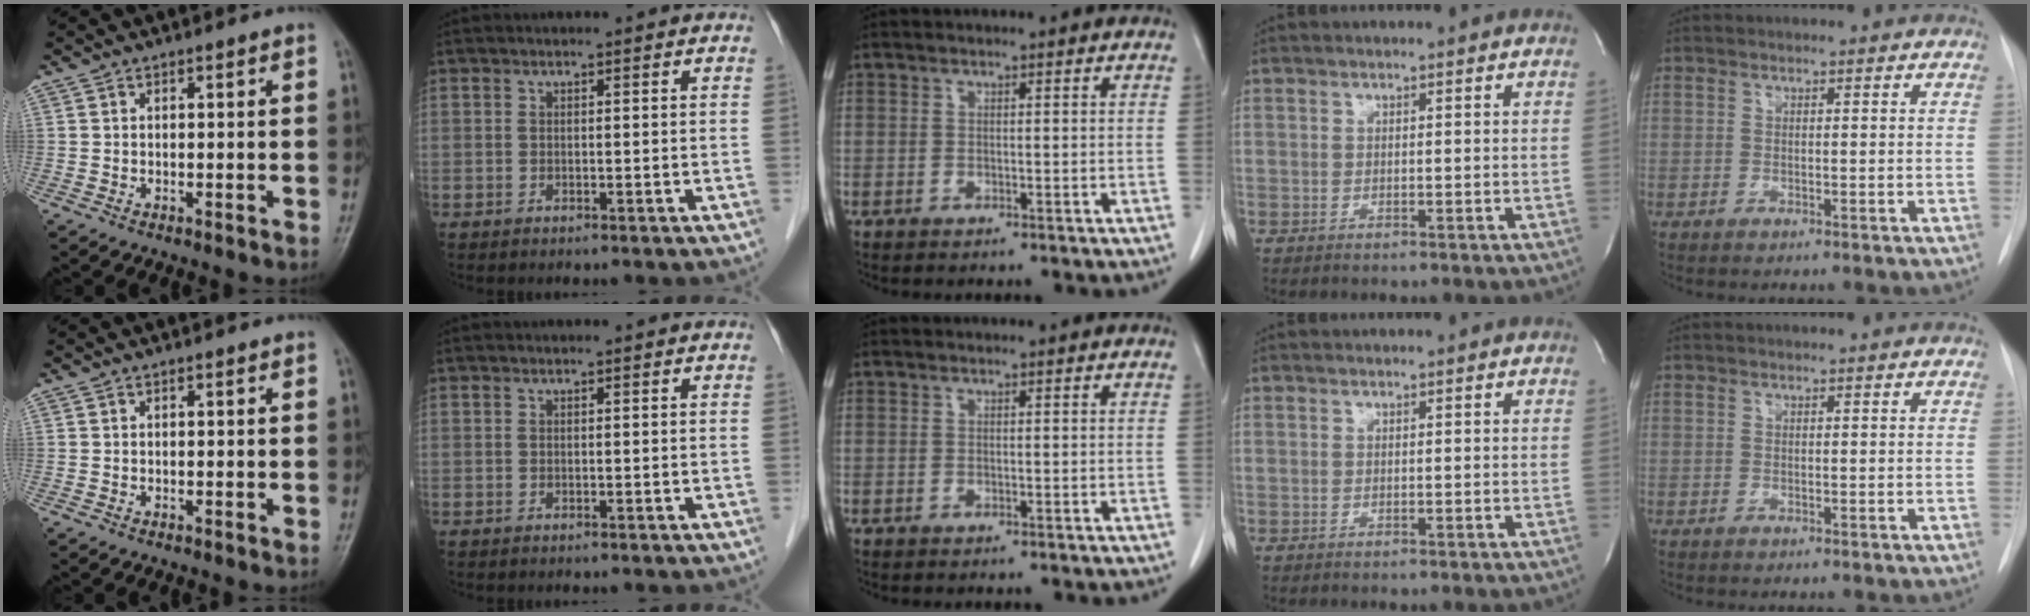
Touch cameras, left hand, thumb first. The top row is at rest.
{}